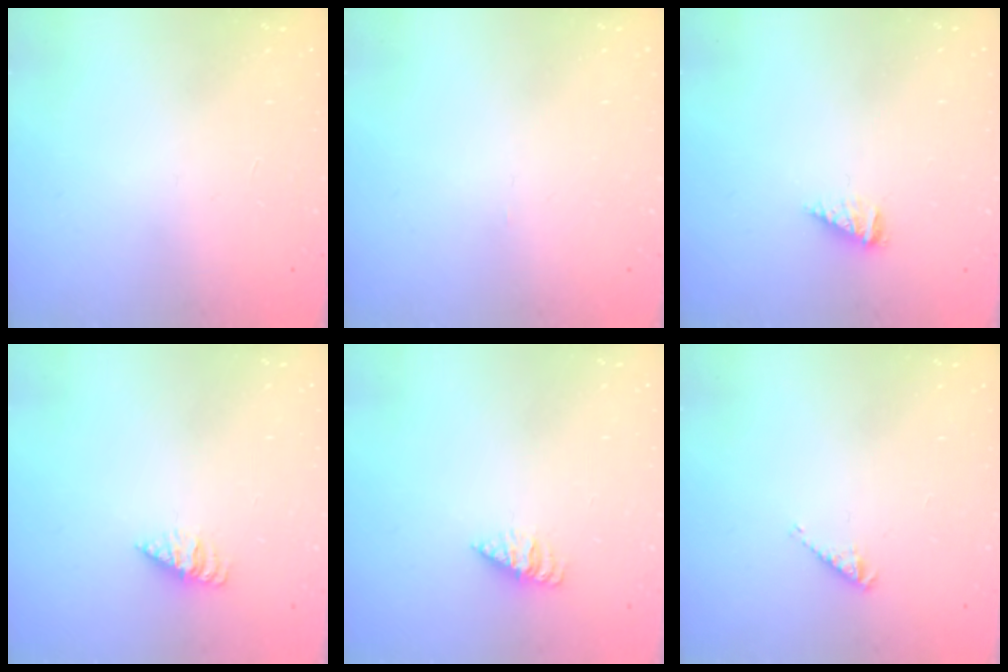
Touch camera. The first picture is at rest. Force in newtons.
{"total": 0.0}
{"total": 3.5, "press": 3.5, "slide": 0.3}
{"total": 2.6, "press": 2.6, "slide": 0.4}
{"total": 2.6, "press": 2.6, "slide": 0.4}
{"total": 2.9, "press": 2.9, "slide": 0.5}